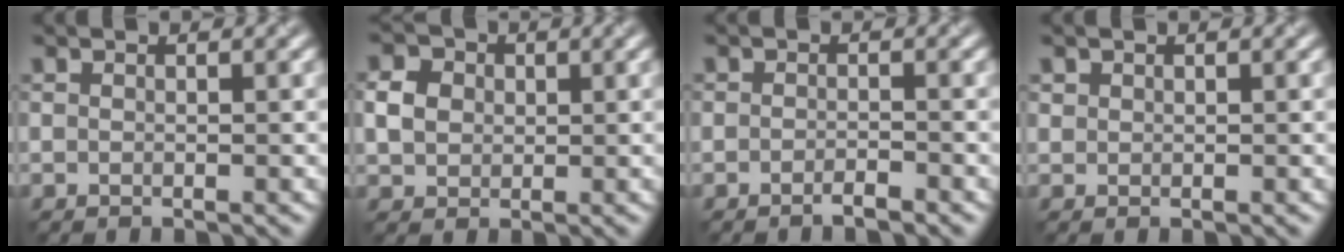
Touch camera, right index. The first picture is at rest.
{"total": 2.1, "force": [0.1, 2.0, 0.7], "torque": [-0.025, 0.009, 0.010]}
{"total": 1.4, "force": [-1.4, -0.2, 0.1], "torque": [-0.006, 0.004, -0.018]}
{"total": 0.7, "force": [0.1, -0.1, -0.7], "torque": [0.005, 0.005, 0.014]}